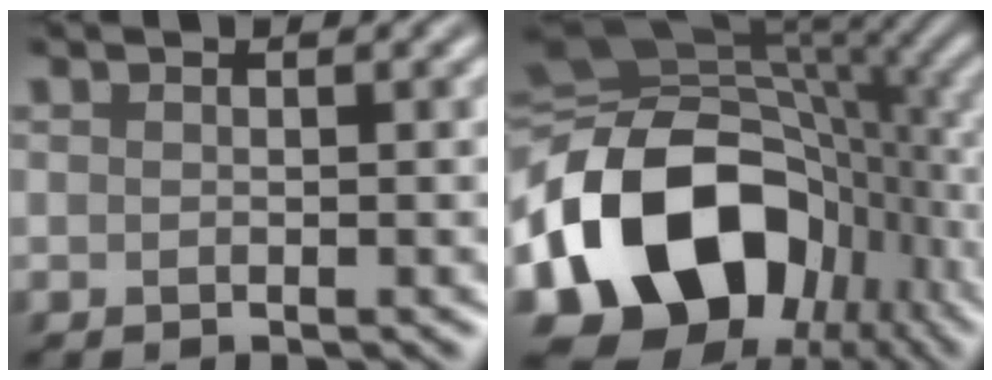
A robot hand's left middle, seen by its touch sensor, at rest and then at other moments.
{"total": 16.5, "force": [-3.7, 11.8, 10.9], "torque": [-0.210, -0.011, -0.071]}